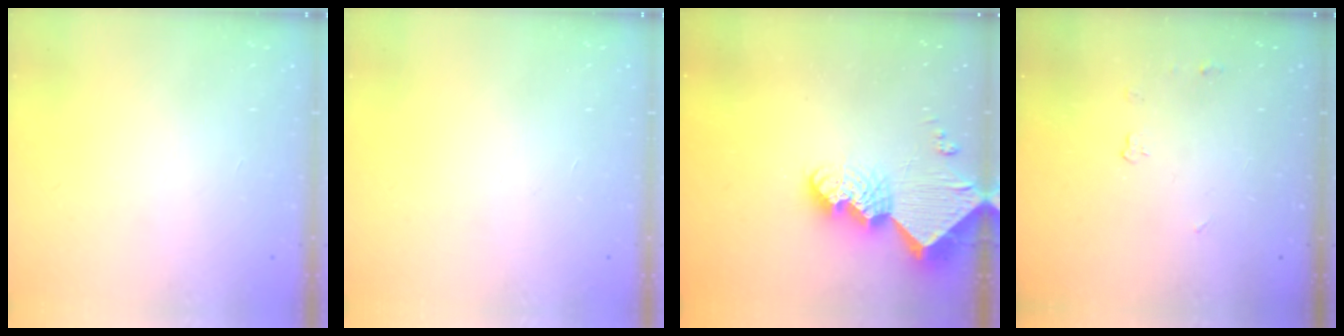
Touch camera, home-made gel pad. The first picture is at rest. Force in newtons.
{"total": 0.0}
{"total": 13.7, "press": 13.7, "slide": 1.2}
{"total": 4.0, "press": 4.0, "slide": 0.6}